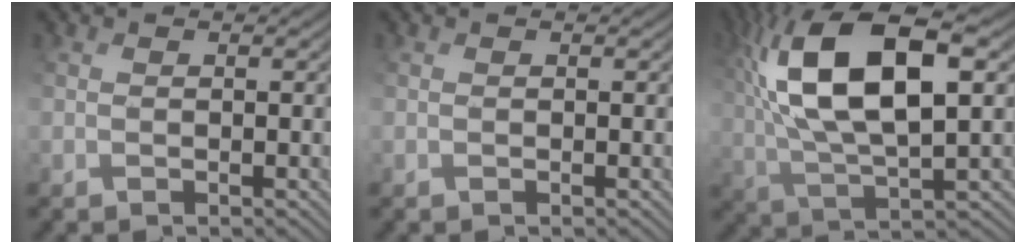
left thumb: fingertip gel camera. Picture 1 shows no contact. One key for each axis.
{"total": 0.0}
{"total": 15.2, "fx": 4.8, "fy": 5.5, "fz": 13.3, "tx": -0.287, "ty": 0.016, "tz": 0.088}